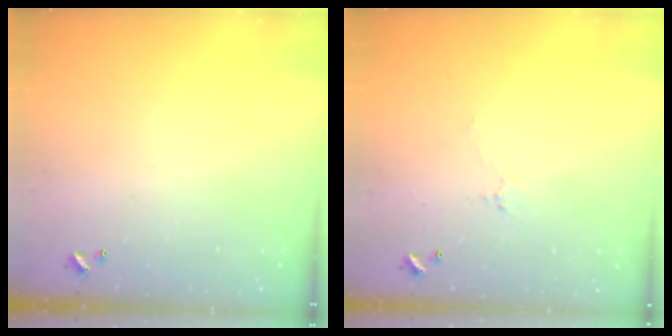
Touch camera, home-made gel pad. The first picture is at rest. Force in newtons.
{"total": 0.6, "press": 0.1, "slide": 0.6}